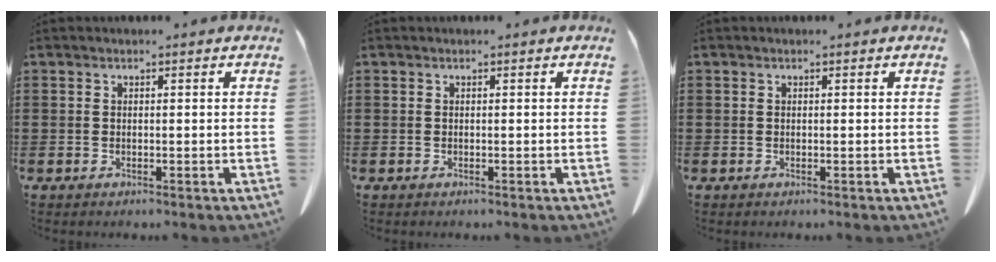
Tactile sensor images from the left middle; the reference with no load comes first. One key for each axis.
{"total": 0.0}
{"total": 0.0}